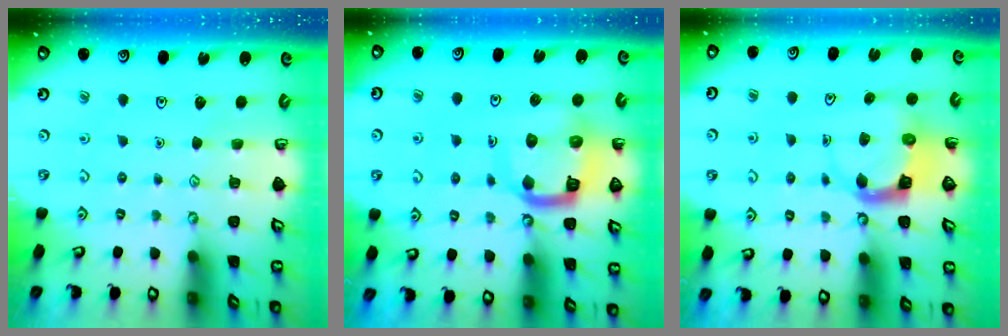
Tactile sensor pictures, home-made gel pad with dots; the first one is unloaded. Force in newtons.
{"total": 12.4, "press": 12.3, "slide": 1.4}
{"total": 3.8, "press": 3.7, "slide": 0.7}